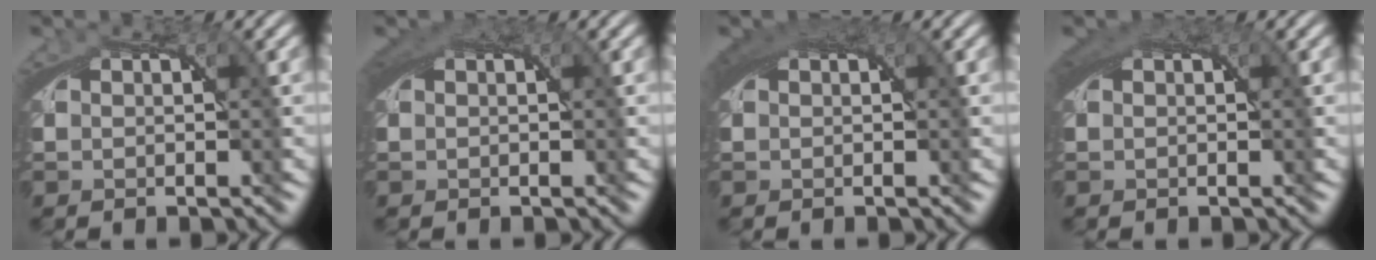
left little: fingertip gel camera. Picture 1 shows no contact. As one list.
[{"total": 1.9, "force": [0.7, 1.1, 1.4], "torque": [-0.028, -0.002, 0.011]}, {"total": 2.6, "force": [0.9, 1.3, 2.1], "torque": [-0.041, -0.002, 0.017]}, {"total": 2.0, "force": [0.7, 1.1, 1.5], "torque": [-0.032, -0.002, 0.012]}]